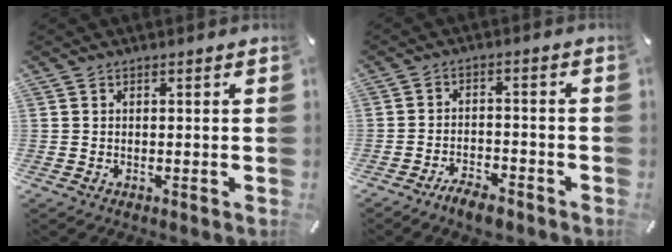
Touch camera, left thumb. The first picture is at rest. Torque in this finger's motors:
{"motor_torque": [-0.04, 0.30, 0.06, 0.06, 0.04]}